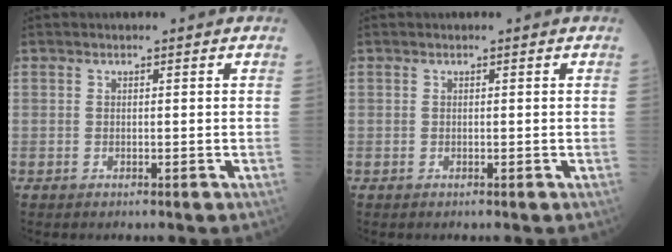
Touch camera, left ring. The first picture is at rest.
{"total": 0.0}